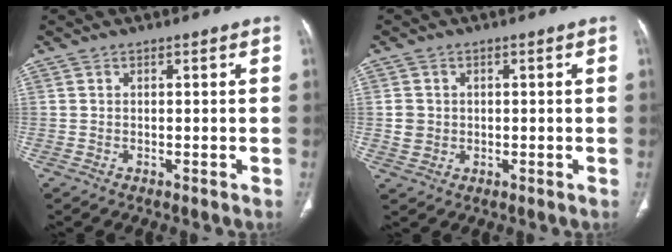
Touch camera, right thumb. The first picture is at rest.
{"total": 3.2, "force": [0.0, 3.0, 1.2], "torque": [-0.010, 0.004, 0.006]}